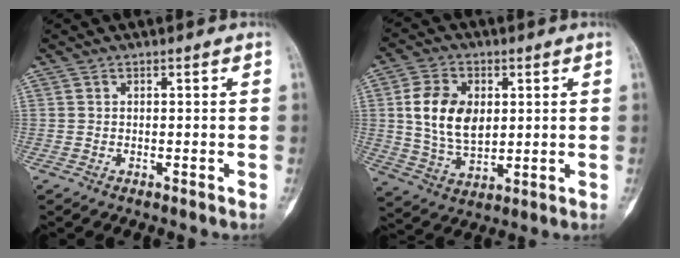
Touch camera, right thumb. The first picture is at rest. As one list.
[{"total": 12.1, "force": [2.2, 7.9, 8.9], "torque": [-0.147, -0.012, 0.045]}]